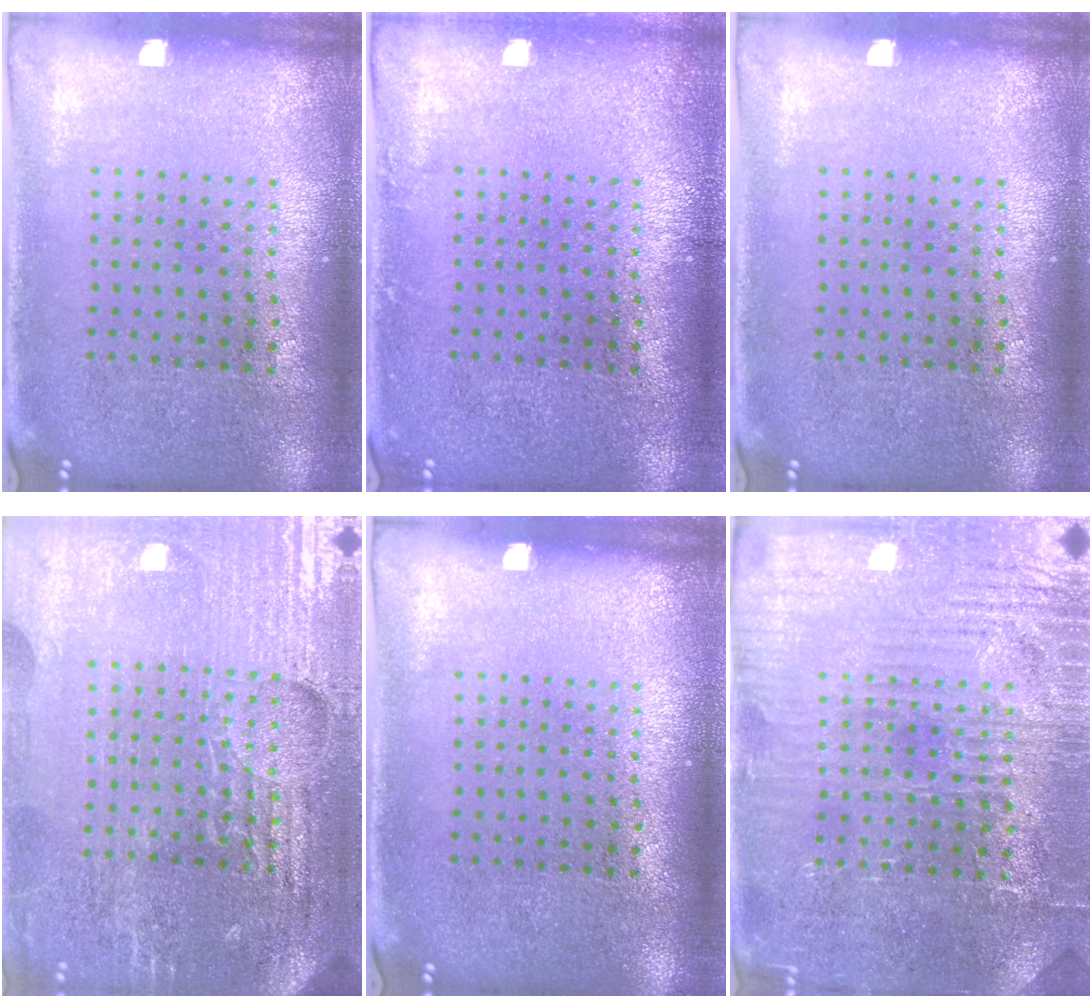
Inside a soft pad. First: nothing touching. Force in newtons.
{"total": 0.7, "press": 0.7, "slide": 0.1}
{"total": 0.0}
{"total": 4.9, "press": 4.6, "slide": 1.7}
{"total": 0.0}
{"total": 3.9, "press": 3.8, "slide": 0.8}